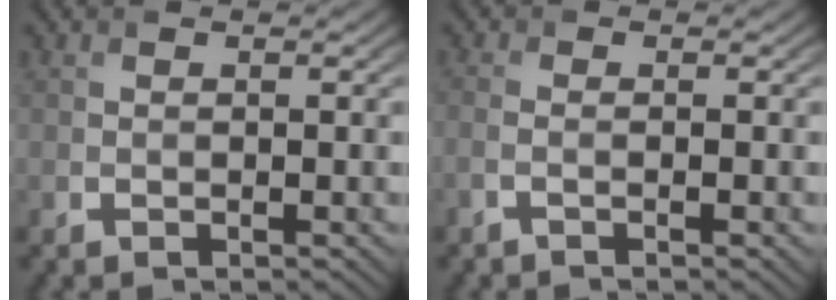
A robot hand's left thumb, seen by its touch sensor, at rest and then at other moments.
{"total": 1.8, "force": [-0.8, 0.4, 1.6], "torque": [-0.033, 0.004, -0.024]}